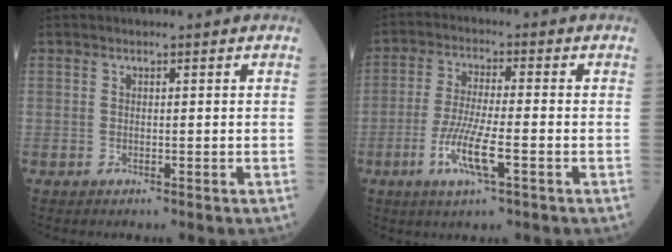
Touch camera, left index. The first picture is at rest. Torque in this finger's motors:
{"motor_torque": [0.66, -0.15, 0.26, 0.17]}